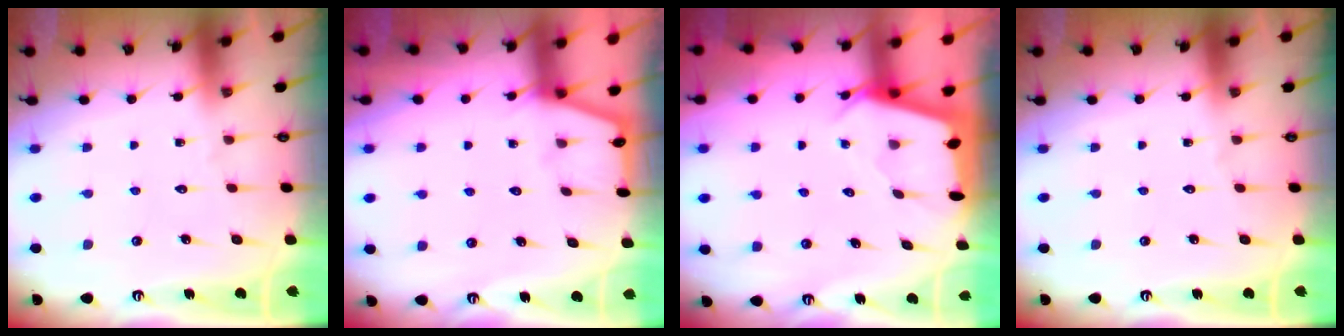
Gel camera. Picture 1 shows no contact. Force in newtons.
{"total": 1.6, "press": 1.6, "slide": 0.2}
{"total": 2.6, "press": 2.6, "slide": 0.3}
{"total": 0.0}